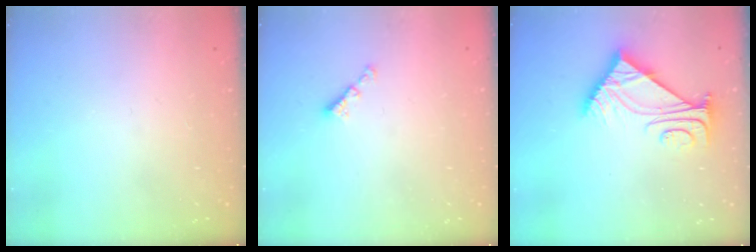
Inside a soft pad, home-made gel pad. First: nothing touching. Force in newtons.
{"total": 2.5, "press": 2.5, "slide": 0.4}
{"total": 7.8, "press": 7.7, "slide": 0.9}